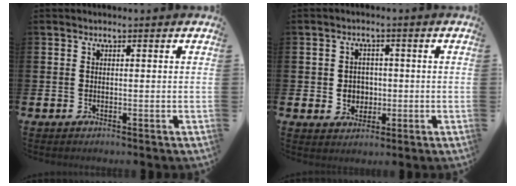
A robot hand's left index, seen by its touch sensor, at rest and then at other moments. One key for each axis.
{"total": 3.1, "fx": 0.0, "fy": 2.9, "fz": 0.9, "tx": -0.011, "ty": 0.002, "tz": -0.009}